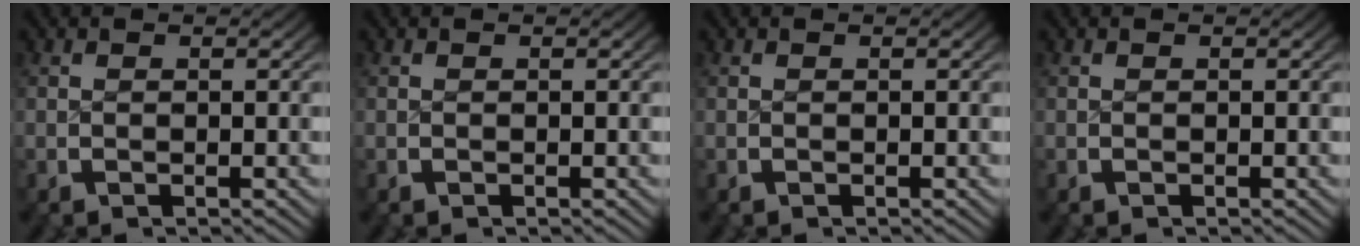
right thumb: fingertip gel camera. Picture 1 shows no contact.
{"total": 0.0}
{"total": 0.0}
{"total": 0.0}